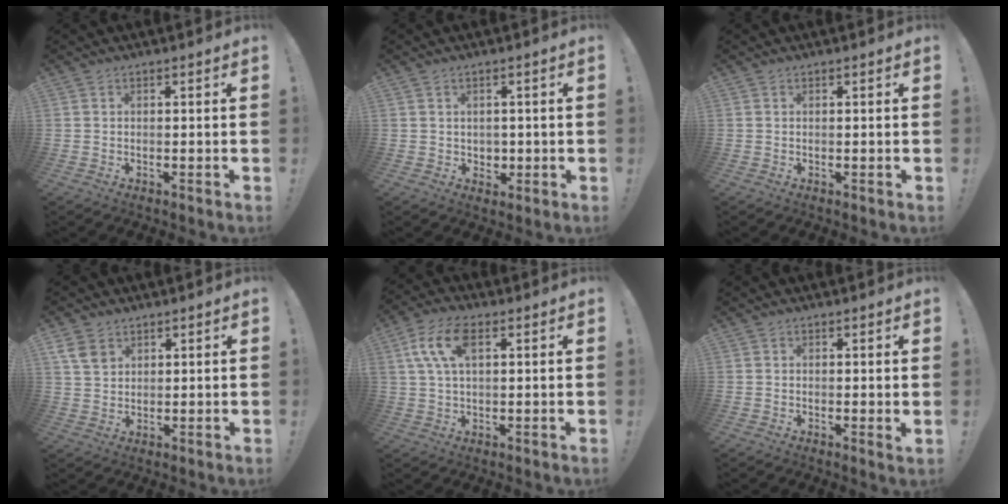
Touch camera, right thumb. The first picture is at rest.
{"total": 2.9, "force": [1.0, 2.7, 0.5], "torque": [0.004, -0.009, 0.017]}
{"total": 0.0}
{"total": 5.9, "force": [3.6, 4.0, 2.4], "torque": [-0.034, -0.014, 0.070]}
{"total": 10.7, "force": [3.6, 5.5, 8.5], "torque": [-0.169, 0.006, 0.069]}
{"total": 1.1, "force": [0.6, 0.1, 0.9], "torque": [0.002, -0.006, 0.006]}